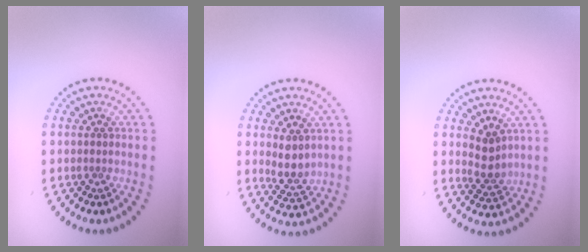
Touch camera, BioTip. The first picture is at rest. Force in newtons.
{"total": 2.3, "press": 2.0, "slide": 1.1}
{"total": 2.2, "press": 2.0, "slide": 1.0}